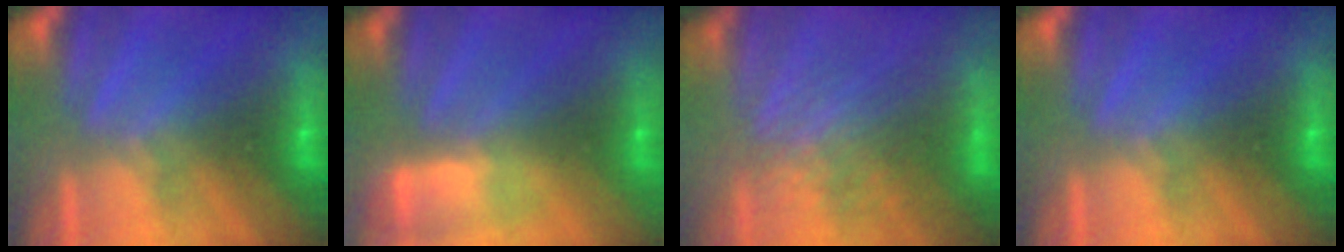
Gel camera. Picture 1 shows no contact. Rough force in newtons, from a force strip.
{"total": 2.9}
{"total": 3.2}
{"total": 0.0}